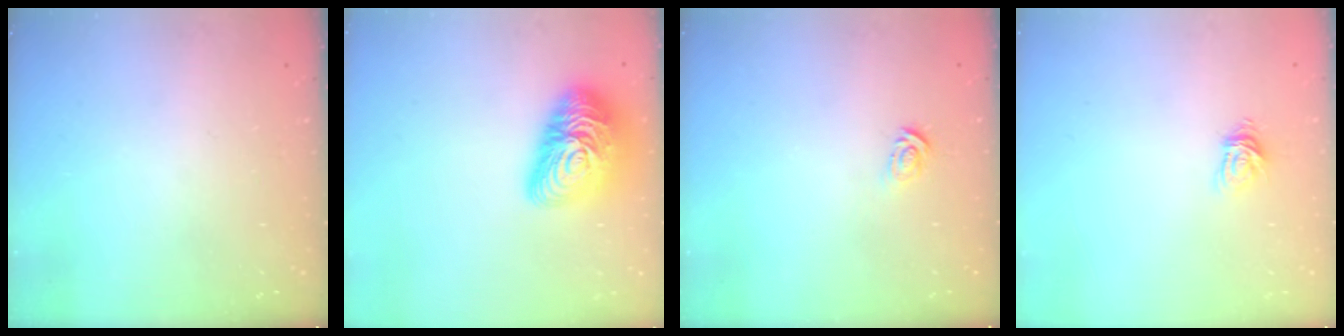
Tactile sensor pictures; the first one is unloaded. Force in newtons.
{"total": 18.6, "press": 18.6, "slide": 1.2}
{"total": 2.8, "press": 2.8, "slide": 0.2}
{"total": 4.7, "press": 4.7, "slide": 0.4}